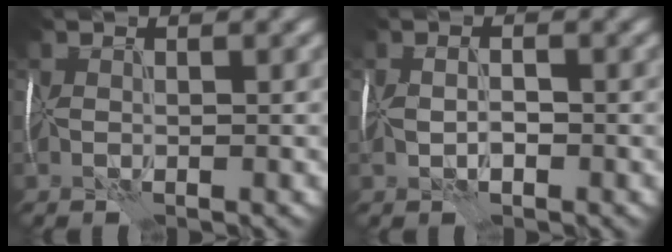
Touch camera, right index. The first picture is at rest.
{"total": 0.0}